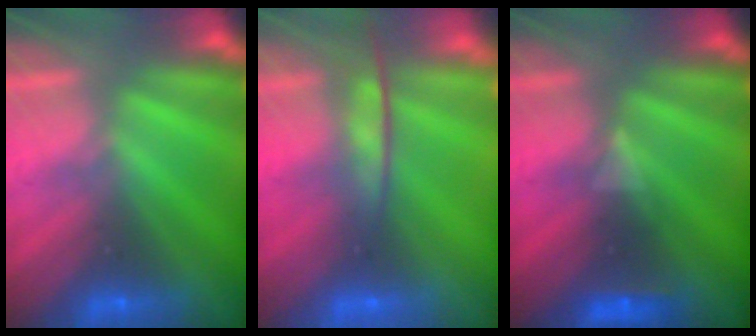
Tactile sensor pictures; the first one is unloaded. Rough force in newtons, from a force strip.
{"total": 7.7}
{"total": 2.9}